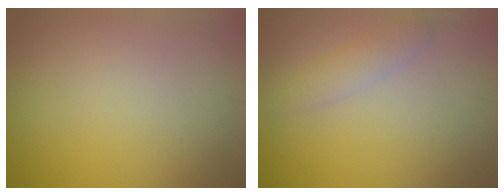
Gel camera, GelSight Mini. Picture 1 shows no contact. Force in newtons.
{"total": 1.9, "press": 1.9, "slide": 0.0}